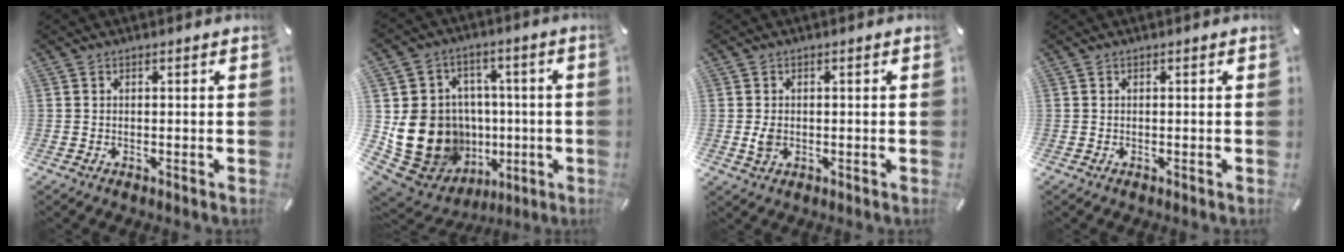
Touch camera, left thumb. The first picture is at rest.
{"total": 20.0, "force": [-2.1, 17.7, 9.0], "torque": [-0.154, -0.001, 0.010]}
{"total": 2.8, "force": [-0.3, 2.0, 2.0], "torque": [-0.034, -0.002, -0.007]}
{"total": 0.0}